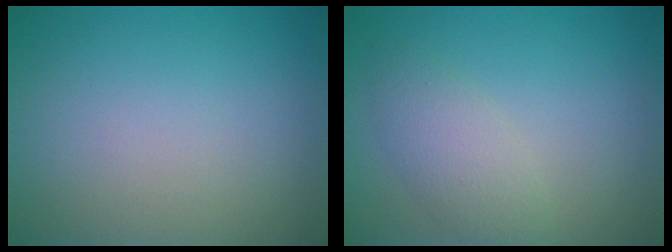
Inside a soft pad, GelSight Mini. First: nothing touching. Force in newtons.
{"total": 2.9, "press": 2.9, "slide": 0.1}